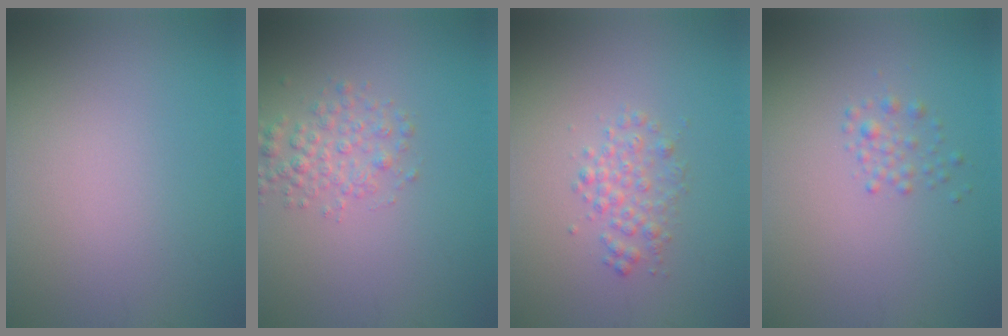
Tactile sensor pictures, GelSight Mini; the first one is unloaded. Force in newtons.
{"total": 2.3, "press": 2.3, "slide": 0.1}
{"total": 2.0, "press": 2.0, "slide": 0.0}
{"total": 1.2, "press": 1.2, "slide": 0.0}